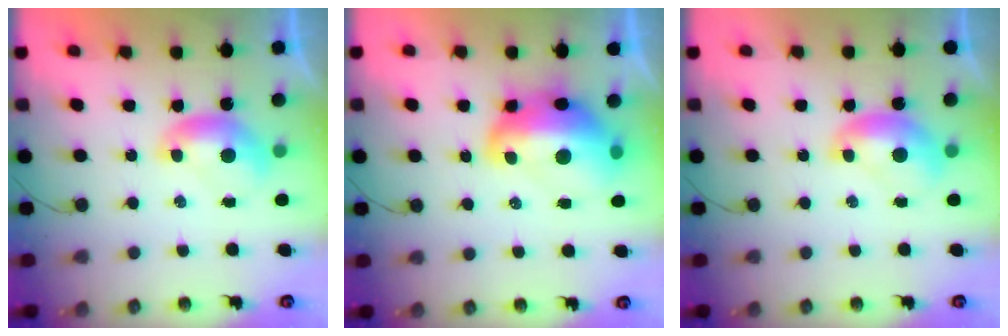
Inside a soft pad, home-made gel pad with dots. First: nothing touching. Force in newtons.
{"total": 10.1, "press": 10.0, "slide": 1.3}
{"total": 2.0, "press": 1.8, "slide": 0.8}